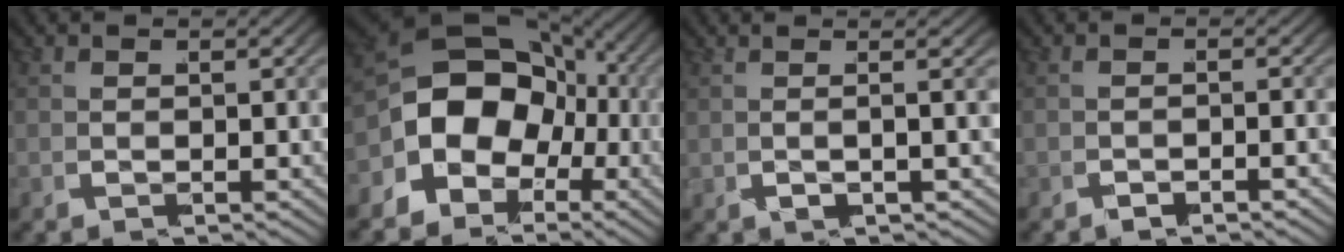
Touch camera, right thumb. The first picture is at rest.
{"total": 14.0, "force": [-0.7, 11.0, 8.5], "torque": [-0.183, -0.032, -0.007]}
{"total": 3.5, "force": [0.9, 0.4, 3.4], "torque": [-0.042, 0.012, 0.013]}
{"total": 1.3, "force": [-1.3, 0.2, 0.1], "torque": [-0.011, -0.008, -0.023]}